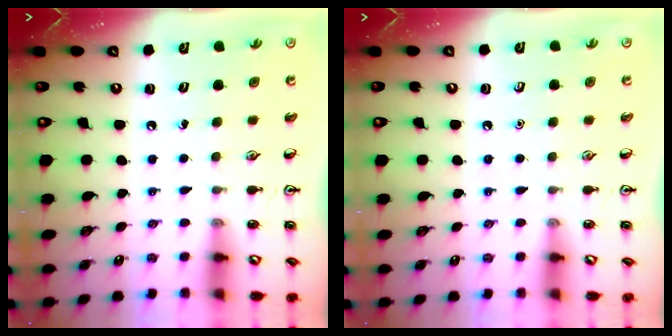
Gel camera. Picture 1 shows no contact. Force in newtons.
{"total": 0.0}